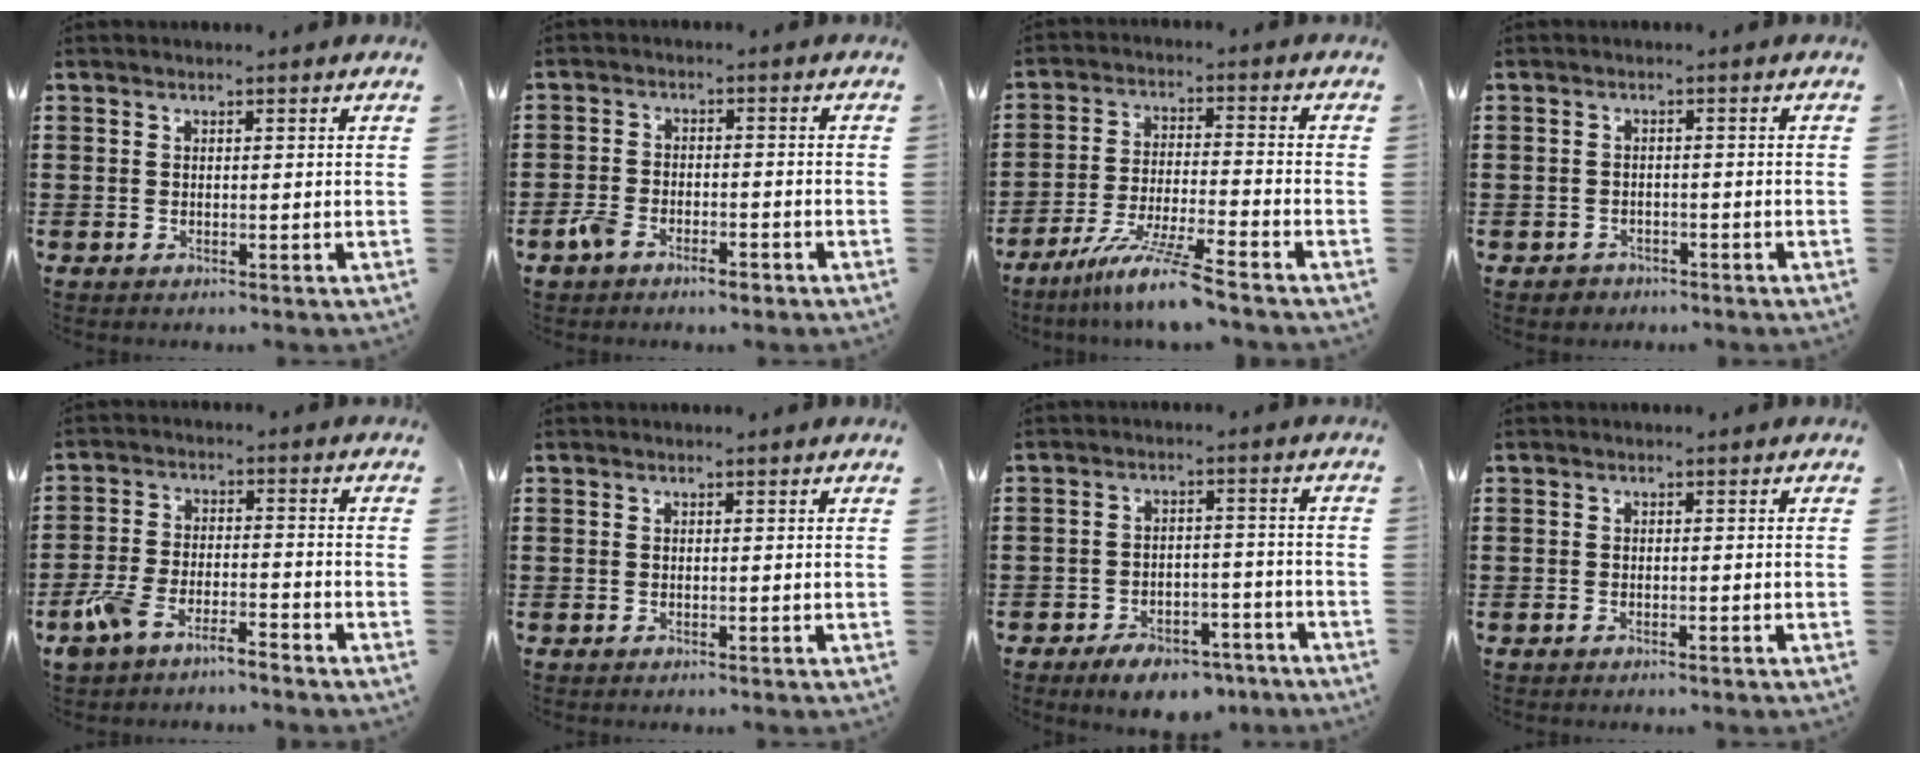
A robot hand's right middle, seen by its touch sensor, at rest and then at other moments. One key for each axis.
{"total": 4.0, "fx": -3.0, "fy": 1.8, "fz": 1.8, "tx": -0.052, "ty": 0.003, "tz": -0.064}
{"total": 8.3, "fx": -6.7, "fy": -0.4, "fz": 4.9, "tx": -0.102, "ty": -0.016, "tz": -0.130}
{"total": 1.3, "fx": -1.2, "fy": 0.6, "fz": 0.0, "tx": -0.004, "ty": 0.003, "tz": -0.027}
{"total": 5.7, "fx": -5.1, "fy": 1.0, "fz": 2.3, "tx": -0.067, "ty": -0.001, "tz": -0.106}
{"total": 0.0}
{"total": 5.6, "fx": -5.1, "fy": 1.5, "fz": 1.8, "tx": -0.026, "ty": 0.013, "tz": -0.096}
{"total": 0.6, "fx": -0.5, "fy": 0.1, "fz": 0.3, "tx": -0.008, "ty": -0.002, "tz": -0.008}